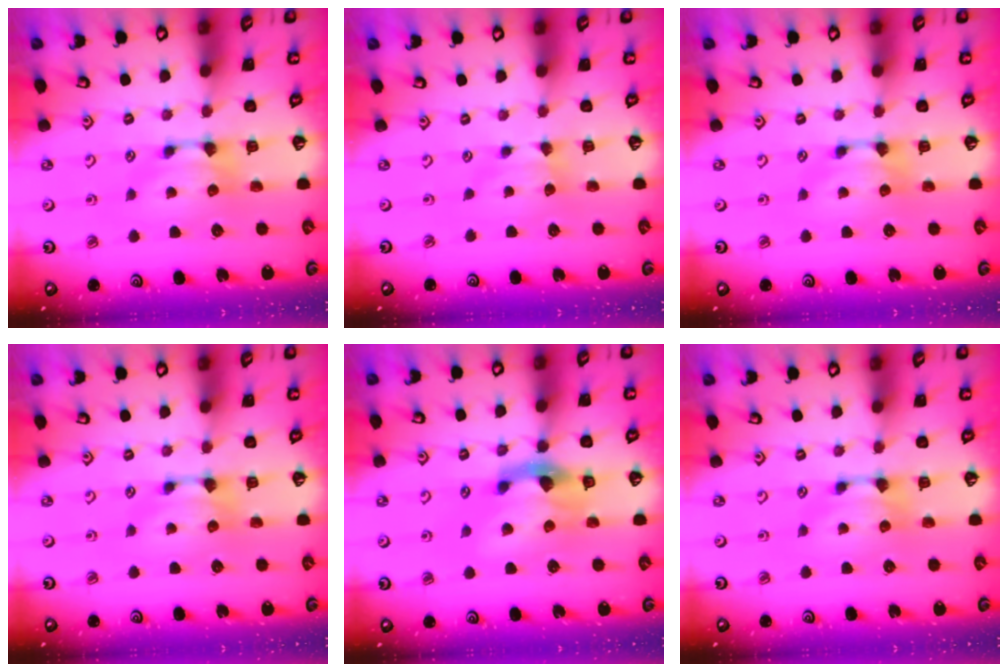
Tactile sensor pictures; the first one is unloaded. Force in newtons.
{"total": 1.5, "press": 1.5, "slide": 0.2}
{"total": 0.0}
{"total": 0.0}
{"total": 4.1, "press": 3.8, "slide": 1.6}
{"total": 0.0}